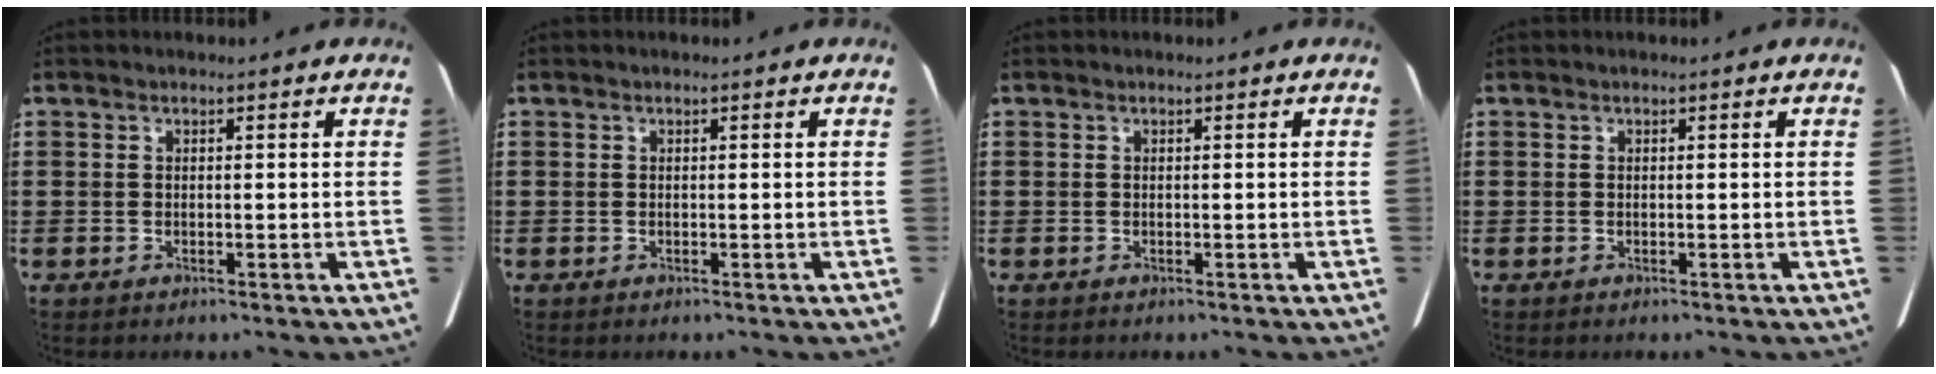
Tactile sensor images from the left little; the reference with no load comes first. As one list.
[{"total": 0.0}, {"total": 0.0}, {"total": 0.0}]